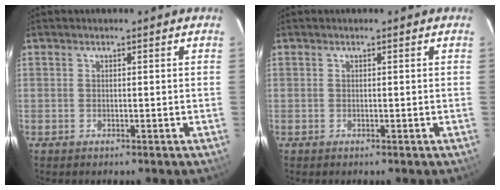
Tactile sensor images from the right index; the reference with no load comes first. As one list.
[{"total": 0.0}]